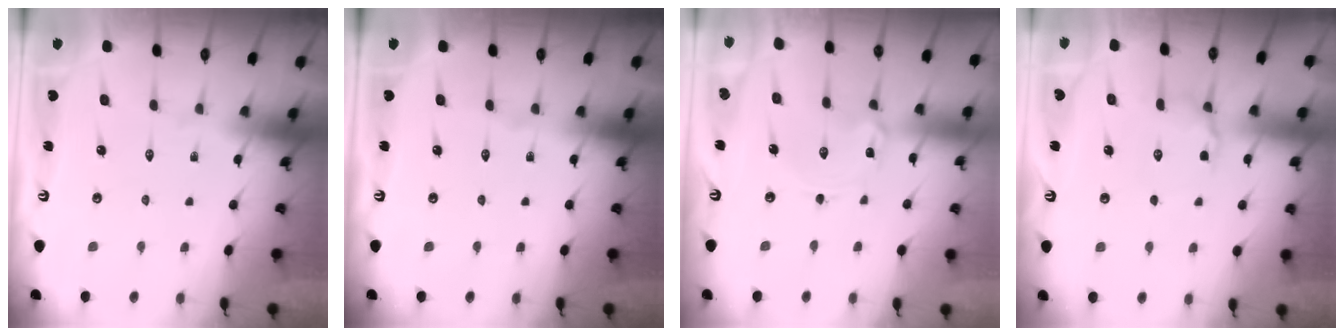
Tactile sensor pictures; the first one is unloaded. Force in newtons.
{"total": 0.0}
{"total": 1.8, "press": 1.8, "slide": 0.3}
{"total": 5.8, "press": 5.6, "slide": 1.2}